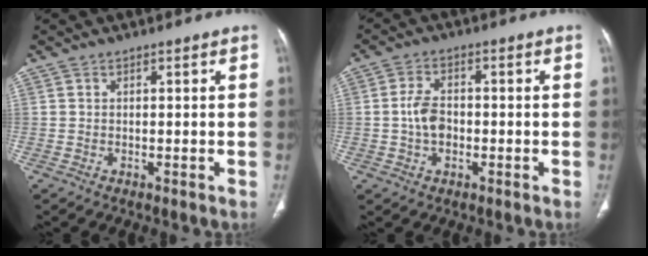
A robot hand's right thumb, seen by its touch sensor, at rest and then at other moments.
{"total": 5.4, "force": [-0.8, 3.5, 4.0], "torque": [-0.073, 0.013, -0.018]}